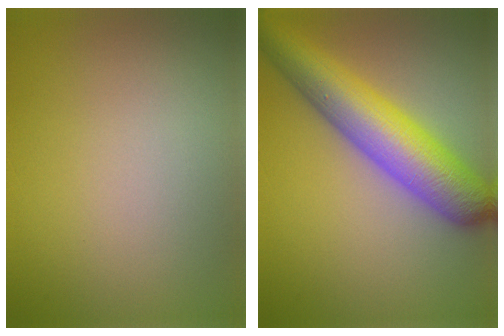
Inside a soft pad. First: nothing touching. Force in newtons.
{"total": 8.7, "press": 8.7, "slide": 0.4}